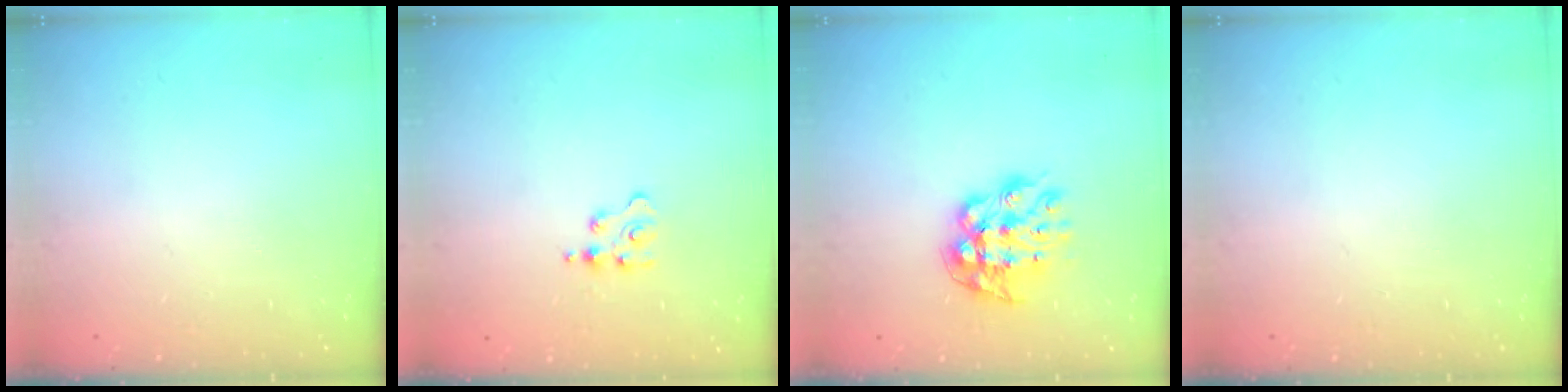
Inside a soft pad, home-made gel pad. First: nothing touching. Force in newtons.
{"total": 2.8, "press": 2.8, "slide": 0.4}
{"total": 11.5, "press": 11.4, "slide": 0.9}
{"total": 0.0}